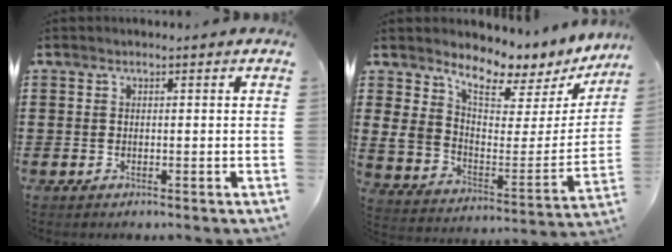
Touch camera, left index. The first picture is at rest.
{"total": 6.2, "force": [5.3, 2.7, 1.8], "torque": [-0.061, -0.046, 0.089]}